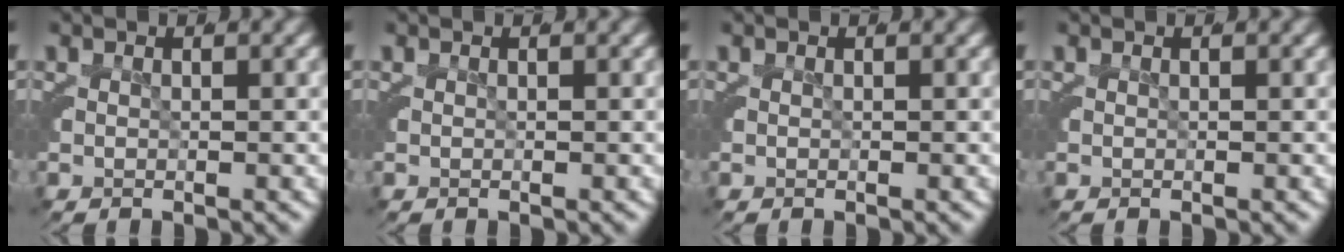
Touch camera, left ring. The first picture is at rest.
{"total": 0.0}
{"total": 0.0}
{"total": 0.0}